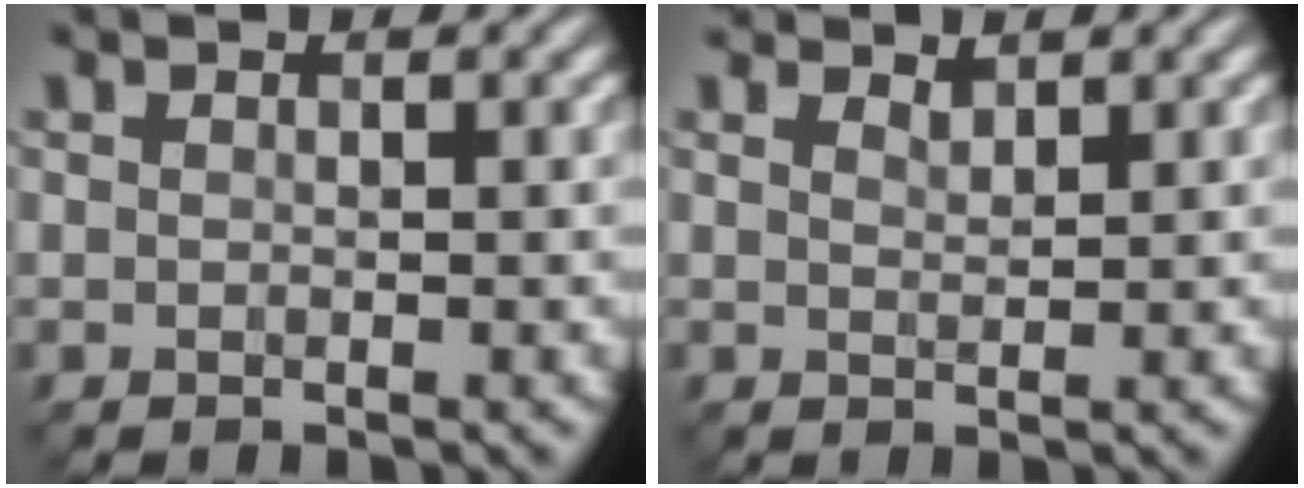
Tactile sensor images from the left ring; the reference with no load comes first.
{"total": 1.2, "force": [1.1, 0.2, 0.3], "torque": [-0.008, -0.002, 0.019]}